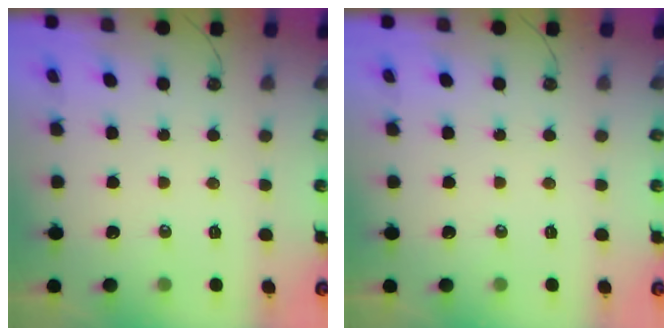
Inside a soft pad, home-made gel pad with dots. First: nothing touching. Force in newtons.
{"total": 0.0}